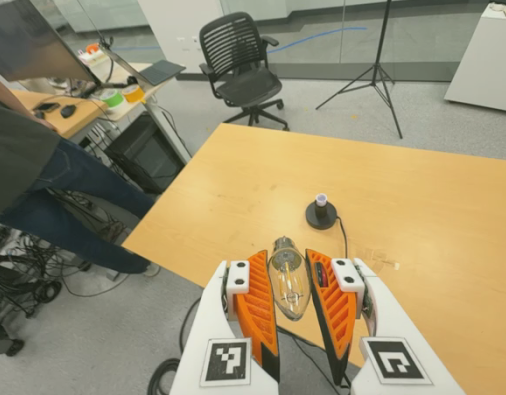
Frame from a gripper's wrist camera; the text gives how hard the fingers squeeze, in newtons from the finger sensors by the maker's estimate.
{"total": 11.0, "left": 10.3, "right": 11.6}